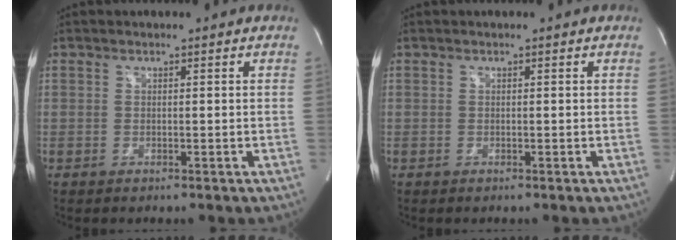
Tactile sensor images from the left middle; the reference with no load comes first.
{"total": 0.0}